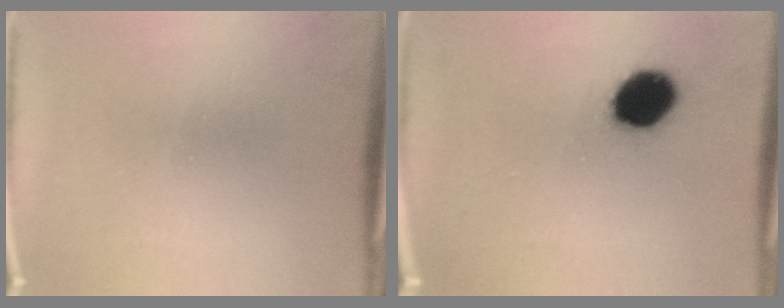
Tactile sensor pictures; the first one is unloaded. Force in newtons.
{"total": 10.9}